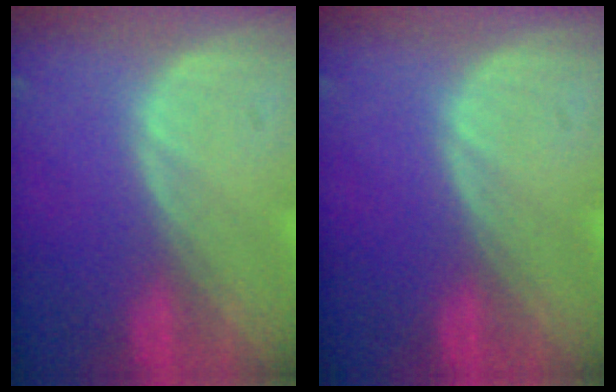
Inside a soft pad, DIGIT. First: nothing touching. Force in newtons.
{"total": 0.0}